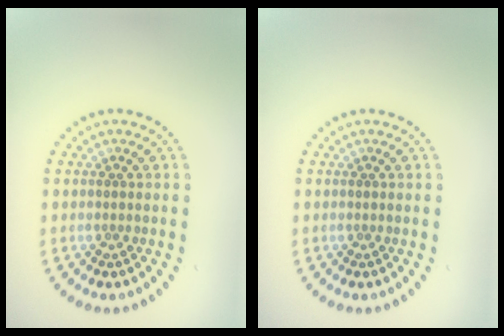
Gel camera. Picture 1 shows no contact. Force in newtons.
{"total": 0.0}